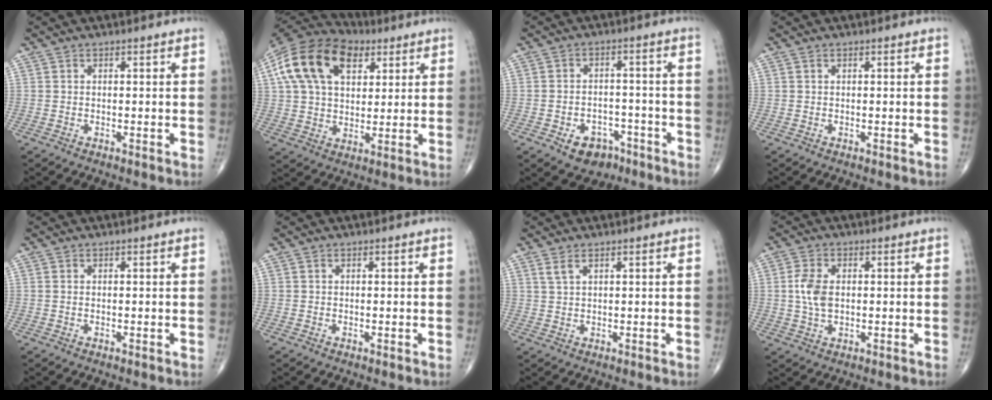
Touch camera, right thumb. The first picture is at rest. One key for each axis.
{"total": 19.9, "fx": 7.9, "fy": 12.4, "fz": 13.4, "tx": -0.235, "ty": 0.012, "tz": 0.134}
{"total": 7.2, "fx": -4.0, "fy": 5.1, "fz": 3.0, "tx": -0.021, "ty": 0.035, "tz": -0.052}
{"total": 0.0}
{"total": 0.0}
{"total": 0.0}
{"total": 1.8, "fx": 1.2, "fy": 0.6, "fz": 1.3, "tx": -0.029, "ty": 0.002, "tz": 0.030}
{"total": 5.6, "fx": 0.4, "fy": 3.4, "fz": 4.4, "tx": -0.091, "ty": 0.001, "tz": 0.007}